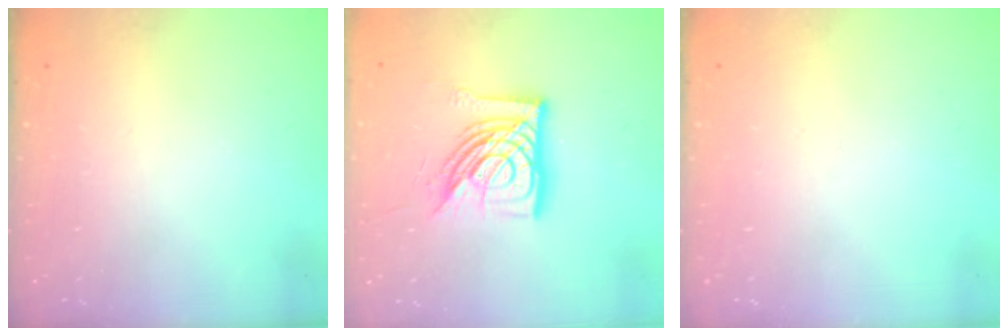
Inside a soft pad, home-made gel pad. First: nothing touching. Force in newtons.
{"total": 16.7, "press": 16.6, "slide": 1.9}
{"total": 0.0}